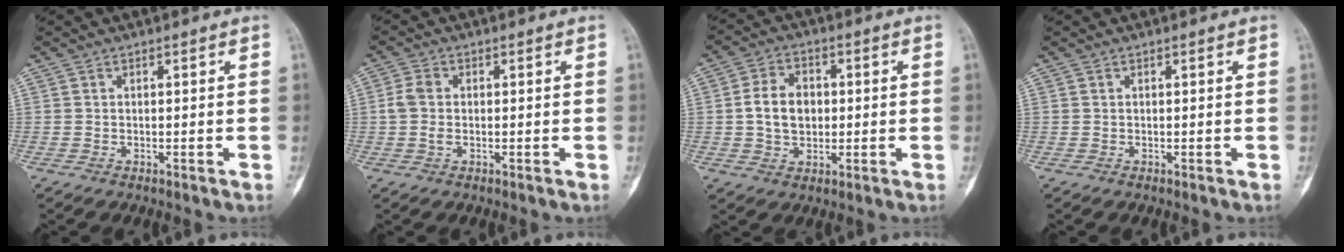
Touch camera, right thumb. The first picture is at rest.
{"total": 3.5, "force": [0.0, 2.2, 2.6], "torque": [-0.059, 0.007, -0.006]}
{"total": 8.2, "force": [0.2, 6.1, 5.5], "torque": [-0.077, 0.008, 0.003]}
{"total": 0.0}